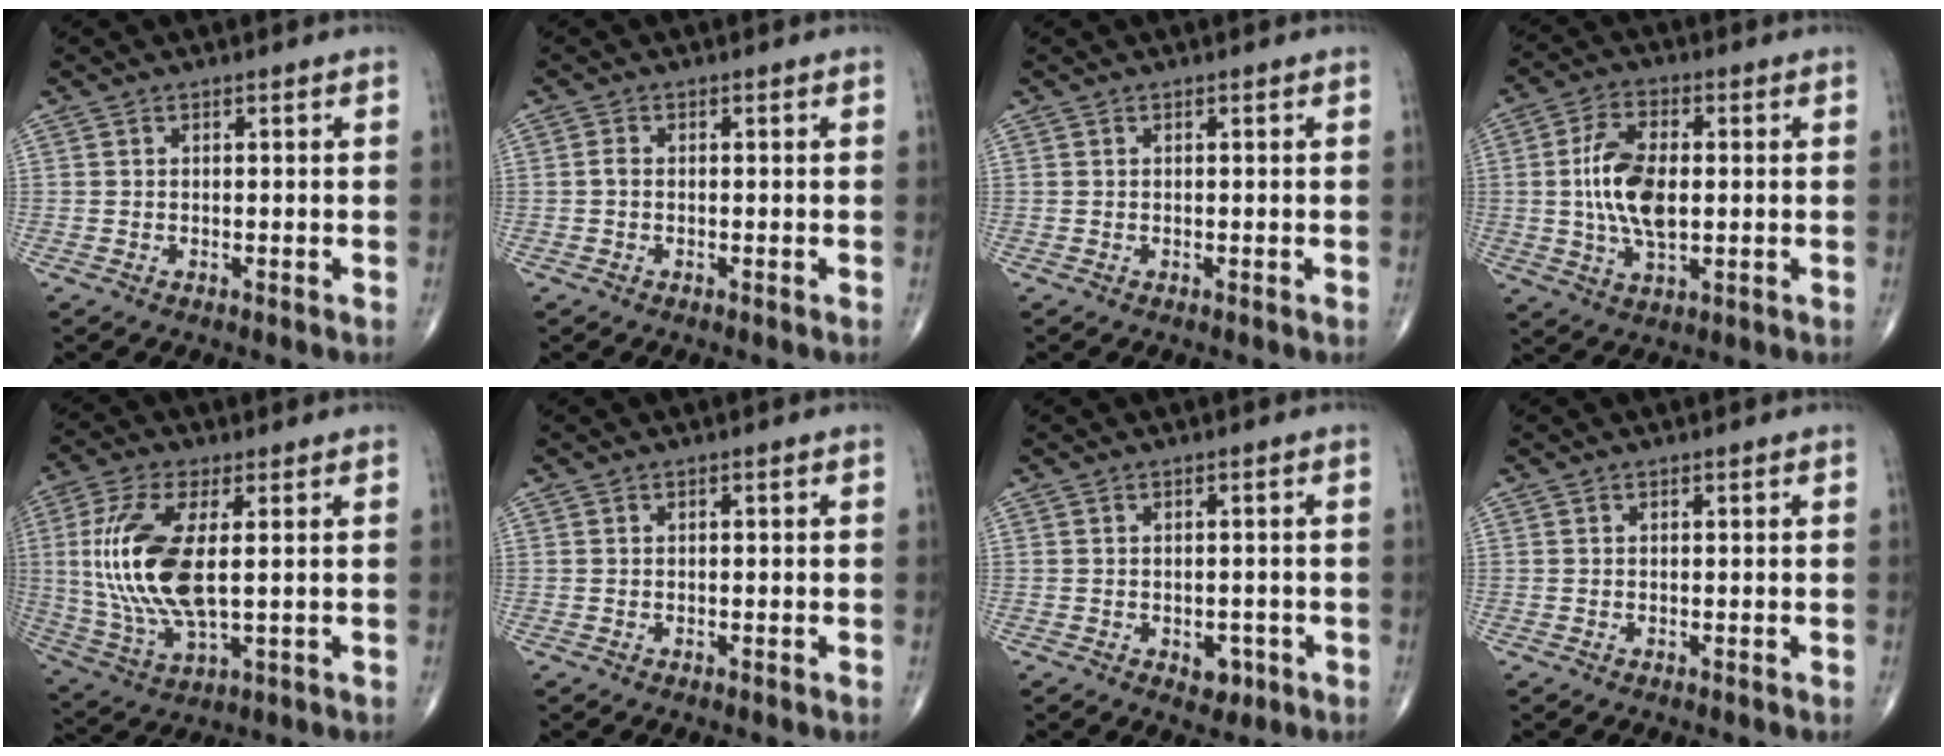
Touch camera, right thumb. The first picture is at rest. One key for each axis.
{"total": 0.9, "fx": -0.2, "fy": 0.6, "fz": 0.7, "tx": -0.013, "ty": 0.000, "tz": -0.006}
{"total": 0.0}
{"total": 11.3, "fx": 0.2, "fy": 5.7, "fz": 9.8, "tx": -0.187, "ty": 0.002, "tz": 0.004}
{"total": 16.1, "fx": 1.5, "fy": 6.4, "fz": 14.7, "tx": -0.323, "ty": -0.010, "tz": 0.036}
{"total": 0.0}
{"total": 3.1, "fx": -1.2, "fy": 2.1, "fz": 1.9, "tx": -0.006, "ty": 0.004, "tz": -0.011}
{"total": 0.0}